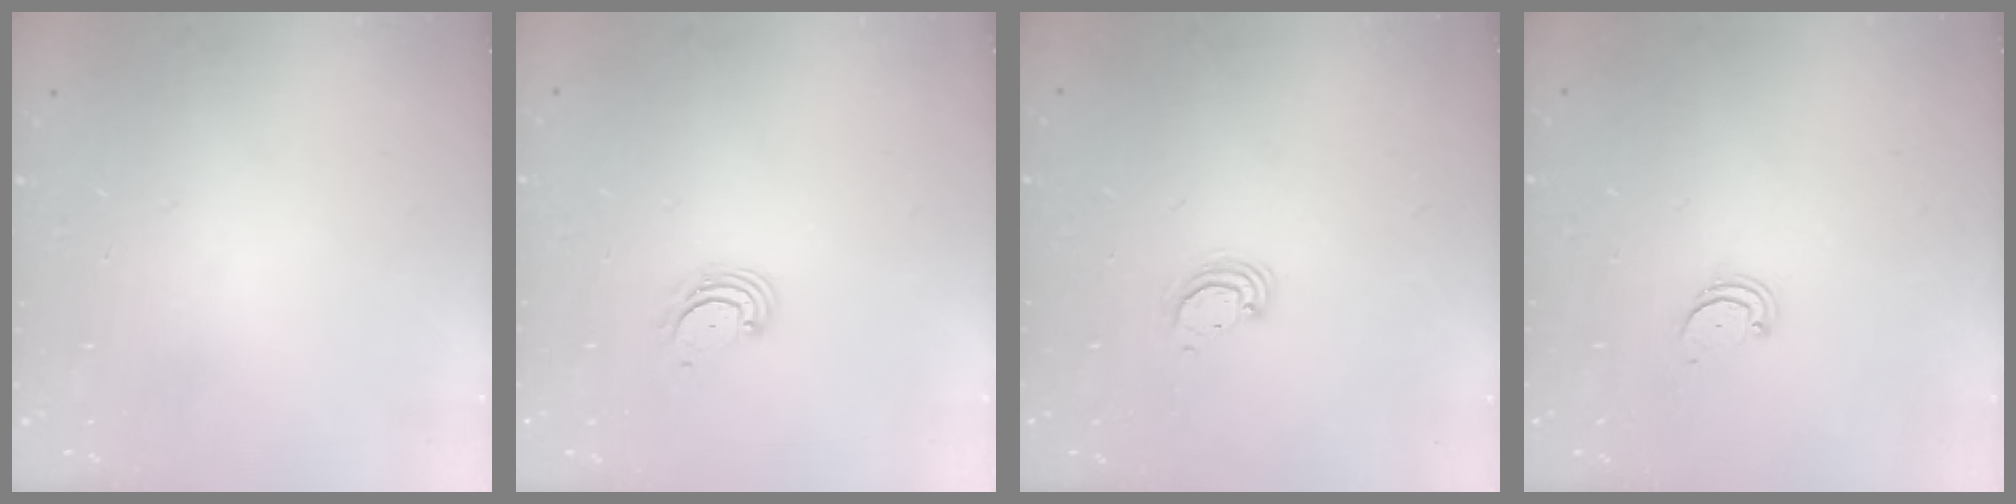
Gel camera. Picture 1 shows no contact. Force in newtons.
{"total": 3.8, "press": 3.8, "slide": 0.5}
{"total": 3.9, "press": 3.9, "slide": 0.4}
{"total": 2.4, "press": 2.3, "slide": 0.5}